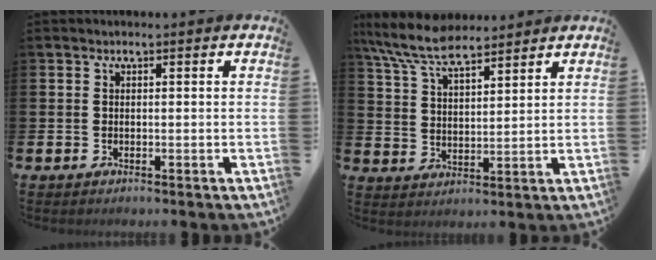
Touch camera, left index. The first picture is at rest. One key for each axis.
{"total": 8.3, "fx": 7.4, "fy": 1.8, "fz": 3.2, "tx": -0.090, "ty": -0.030, "tz": 0.135}